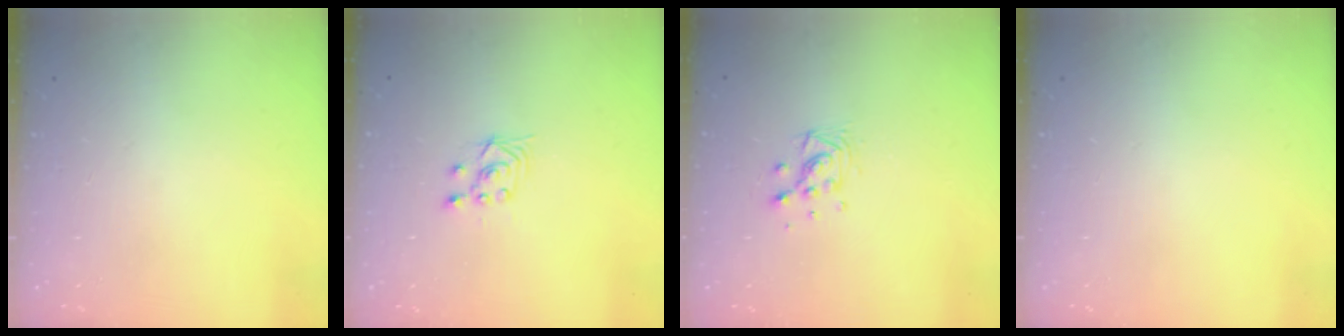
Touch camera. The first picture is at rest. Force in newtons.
{"total": 2.5, "press": 2.2, "slide": 1.2}
{"total": 7.7, "press": 7.3, "slide": 2.4}
{"total": 0.0}